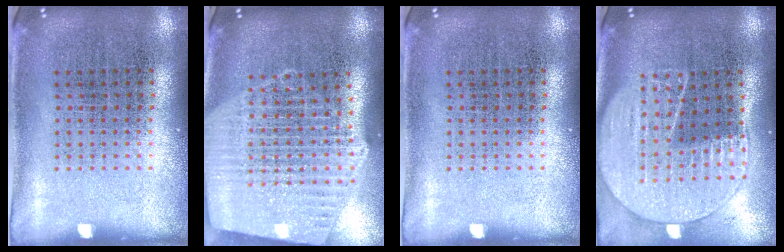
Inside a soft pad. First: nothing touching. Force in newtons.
{"total": 2.7, "press": 2.3, "slide": 1.5}
{"total": 0.0}
{"total": 2.0, "press": 1.8, "slide": 0.8}